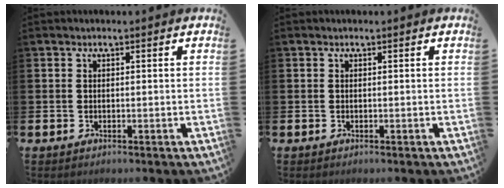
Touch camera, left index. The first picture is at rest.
{"total": 0.0}